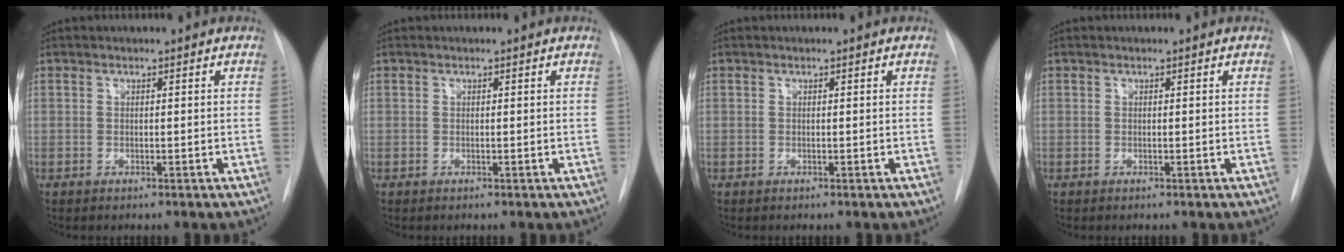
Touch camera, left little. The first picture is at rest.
{"total": 0.0}
{"total": 0.0}
{"total": 0.0}